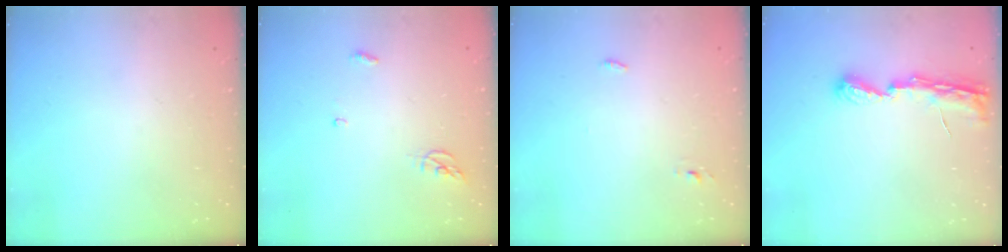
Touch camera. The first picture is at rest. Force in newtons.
{"total": 3.8, "press": 3.8, "slide": 0.3}
{"total": 2.8, "press": 2.6, "slide": 0.9}
{"total": 6.7, "press": 6.7, "slide": 0.5}